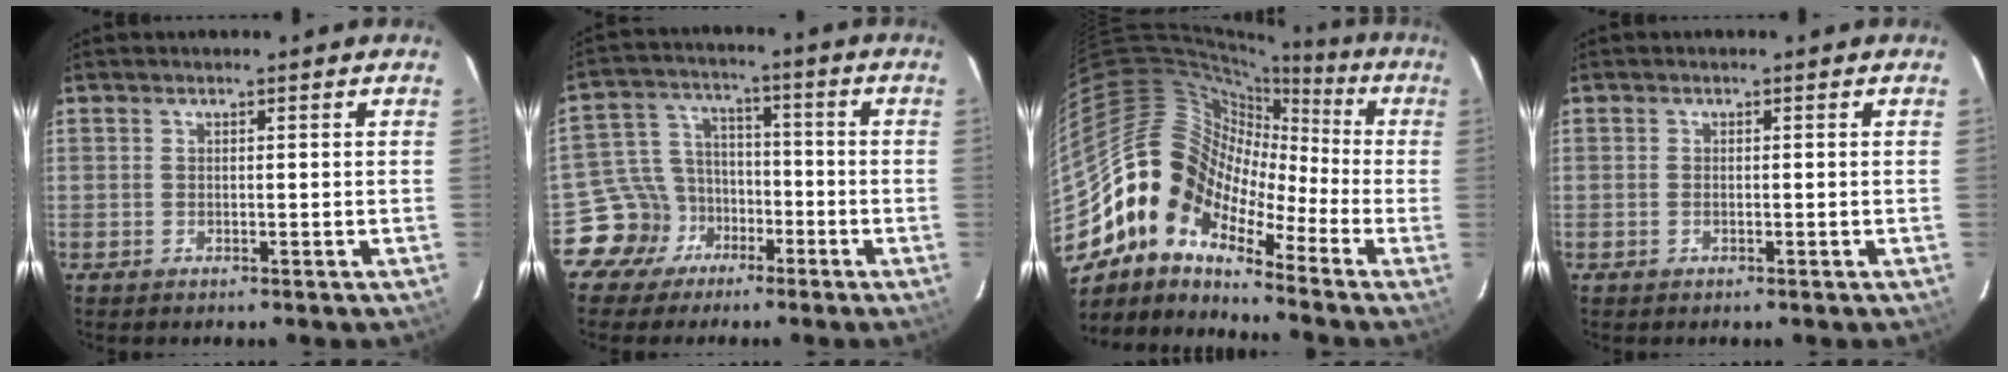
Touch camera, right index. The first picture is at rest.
{"total": 9.4, "force": [-5.5, 7.6, 0.7], "torque": [-0.030, 0.036, -0.091]}
{"total": 13.2, "force": [-7.6, 8.5, 6.7], "torque": [-0.105, 0.012, -0.173]}
{"total": 0.6, "force": [-0.2, 0.4, 0.5], "torque": [-0.012, 0.000, -0.004]}